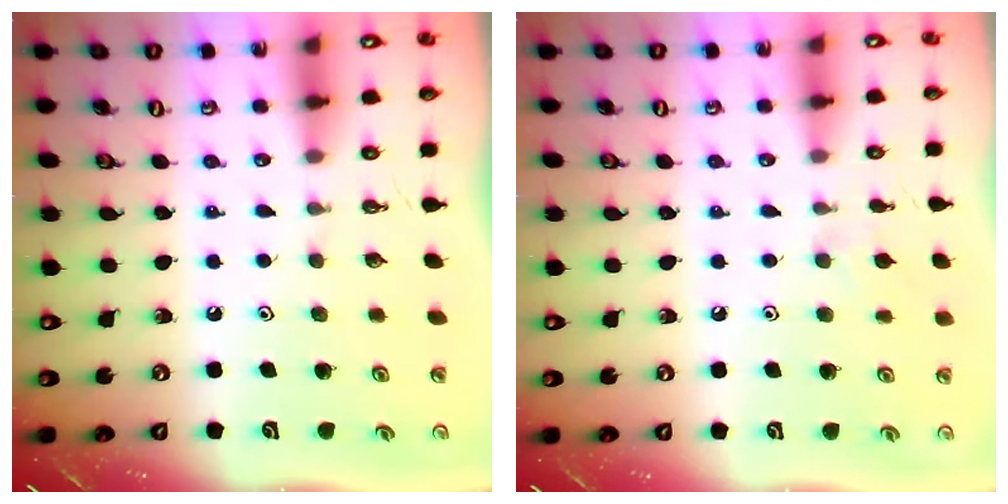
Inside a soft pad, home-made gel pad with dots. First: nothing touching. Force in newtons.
{"total": 4.5, "press": 4.5, "slide": 0.7}